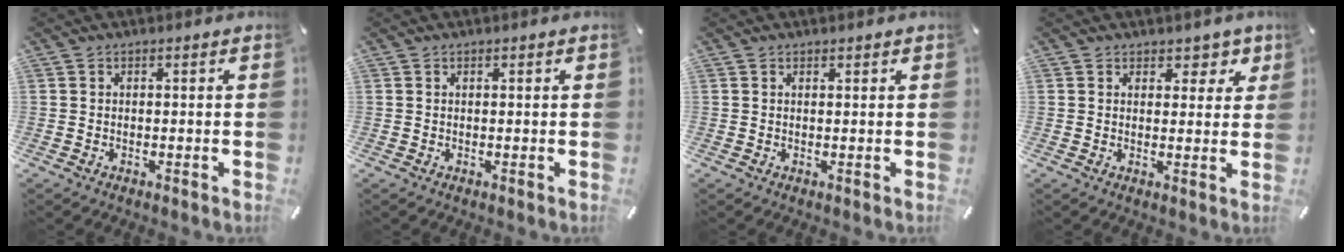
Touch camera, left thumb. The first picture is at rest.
{"total": 0.0}
{"total": 0.5, "force": [0.5, 0.2, 0.1], "torque": [-0.002, -0.001, 0.010]}
{"total": 4.5, "force": [2.8, 3.2, 1.4], "torque": [0.009, -0.019, 0.041]}